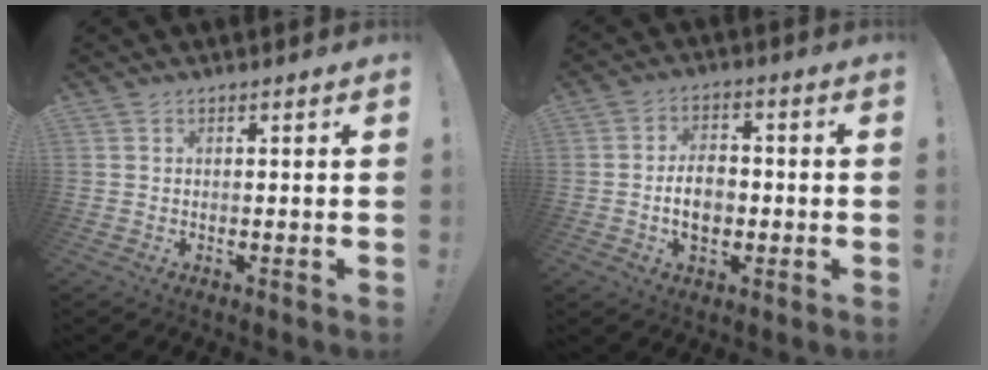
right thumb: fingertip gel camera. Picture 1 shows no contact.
{"total": 8.0, "force": [-1.5, 5.6, 5.6], "torque": [-0.097, 0.006, -0.029]}